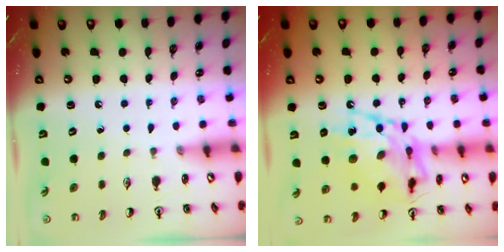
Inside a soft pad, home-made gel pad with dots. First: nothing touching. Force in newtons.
{"total": 16.5, "press": 16.4, "slide": 1.3}